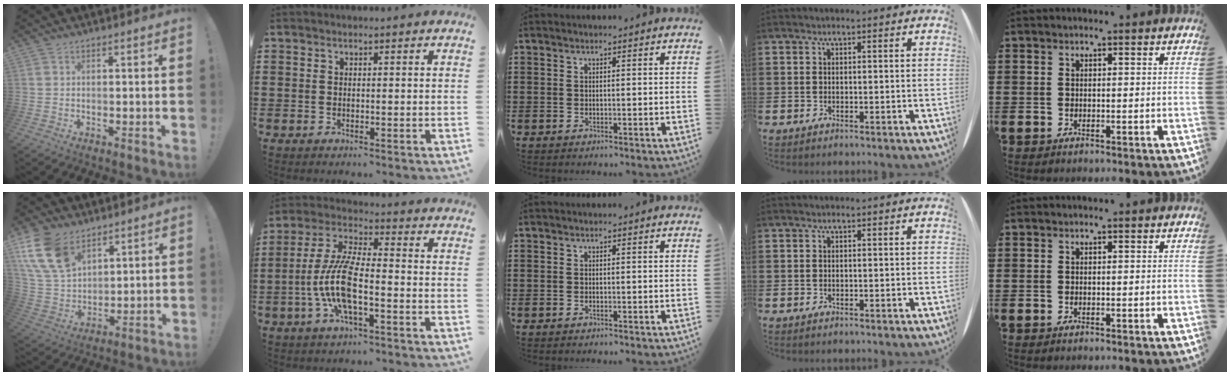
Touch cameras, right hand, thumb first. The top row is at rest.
{"thumb": {"total": 15.8, "force": [9.2, 9.8, 8.3], "torque": [-0.182, -0.041, 0.180]}, "index": {"total": 9.6, "force": [-2.8, 2.9, 8.7], "torque": [-0.209, -0.015, -0.061]}}